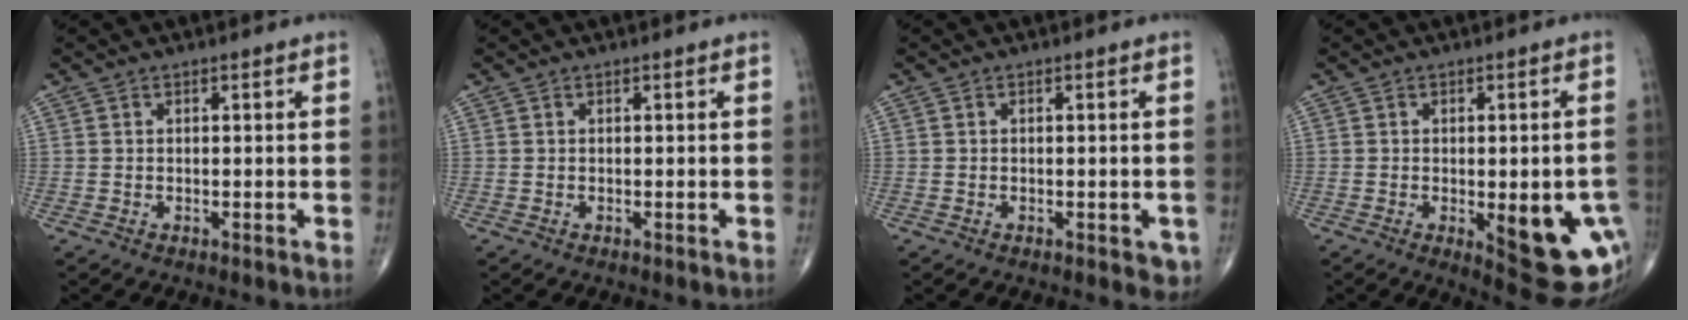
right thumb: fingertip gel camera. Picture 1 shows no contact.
{"total": 0.0}
{"total": 2.7, "force": [-1.1, 1.4, 2.0], "torque": [-0.006, 0.000, -0.013]}
{"total": 15.6, "force": [-3.7, 5.8, 14.0], "torque": [-0.136, -0.003, -0.023]}